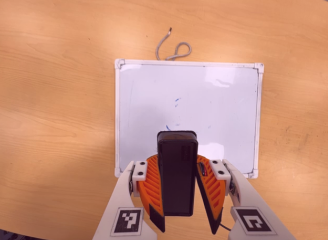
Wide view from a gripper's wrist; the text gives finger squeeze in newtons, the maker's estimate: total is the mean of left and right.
{"total": 10.1, "left": 9.1, "right": 11.2}